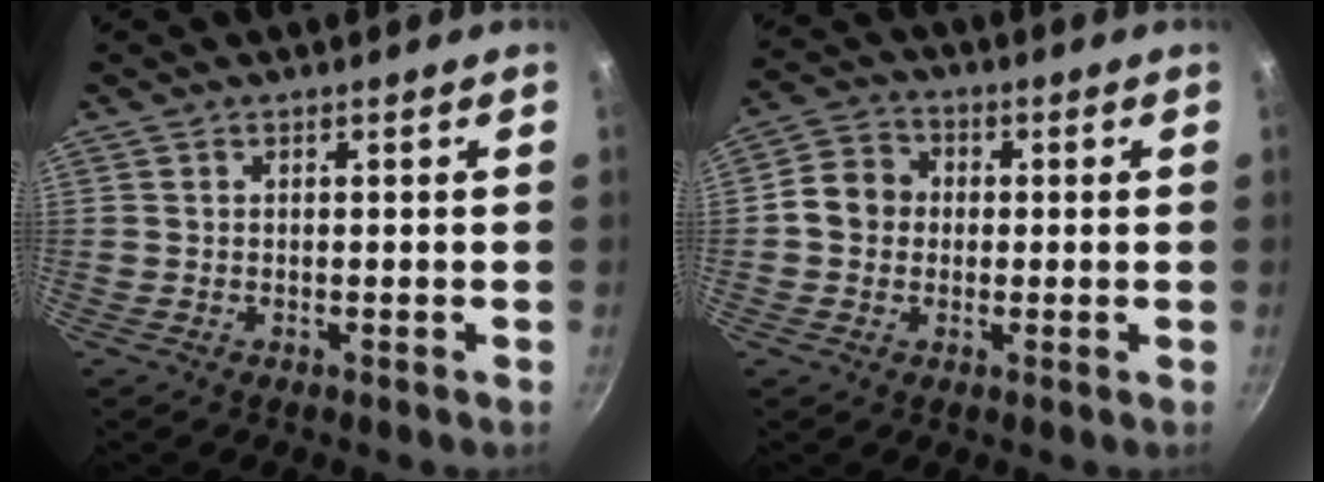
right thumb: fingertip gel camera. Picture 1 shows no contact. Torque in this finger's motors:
{"motor_torque": [0.31, 1.34, 0.50, -0.43, 0.23]}